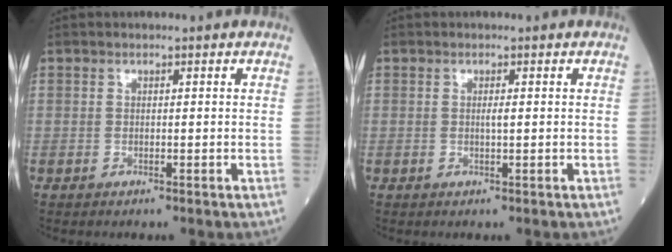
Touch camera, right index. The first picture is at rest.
{"total": 0.9, "force": [0.1, 0.0, 0.9], "torque": [-0.019, -0.002, 0.000]}